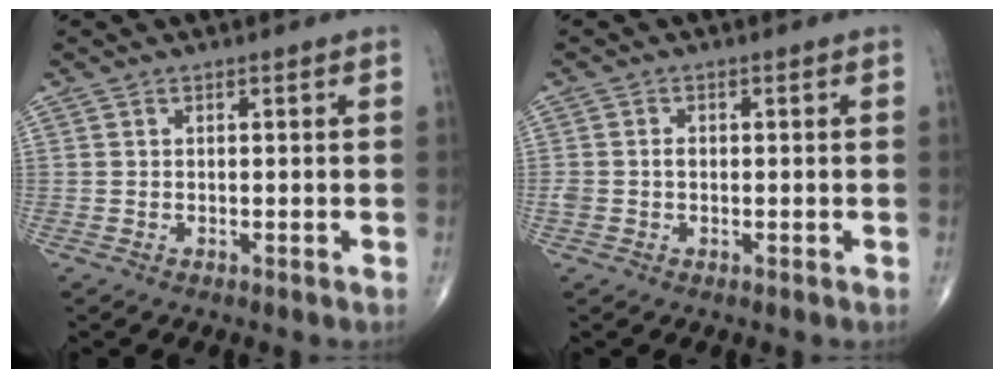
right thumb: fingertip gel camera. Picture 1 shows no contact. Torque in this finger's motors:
{"motor_torque": [0.35, 0.15, 0.38, -0.05, -0.04]}